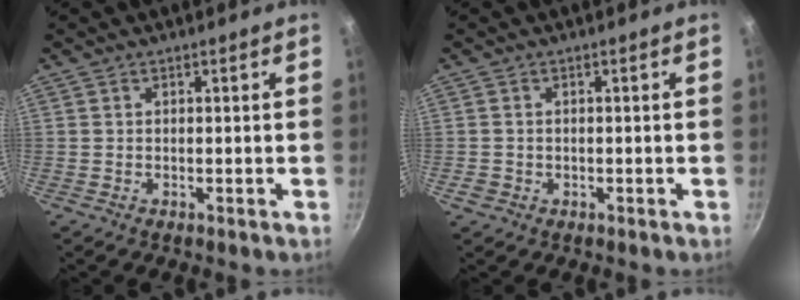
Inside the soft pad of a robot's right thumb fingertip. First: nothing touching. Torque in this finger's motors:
{"motor_torque": [0.28, 0.06, 0.06, -0.39, -0.02]}